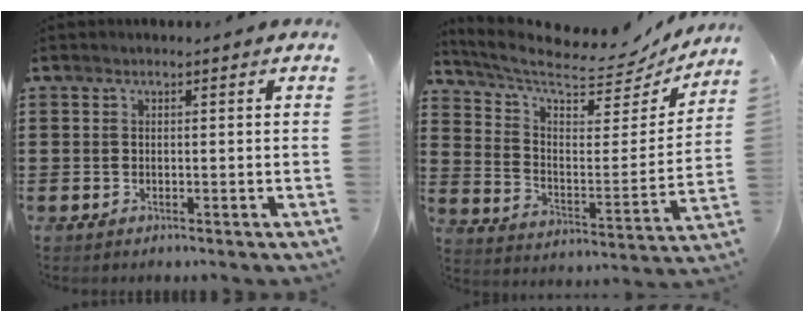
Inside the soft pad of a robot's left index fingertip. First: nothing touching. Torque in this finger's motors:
{"motor_torque": [1.79, -0.35, 0.19, -0.02]}